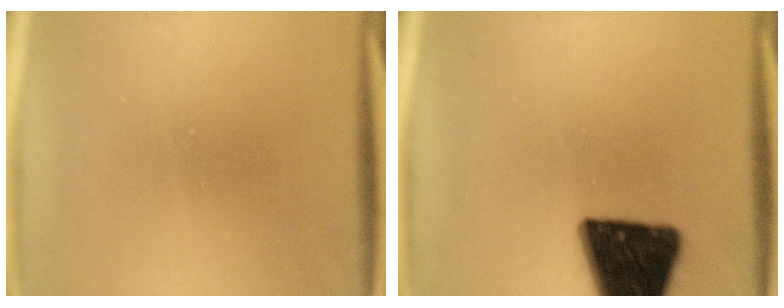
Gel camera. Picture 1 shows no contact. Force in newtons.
{"total": 18.5}